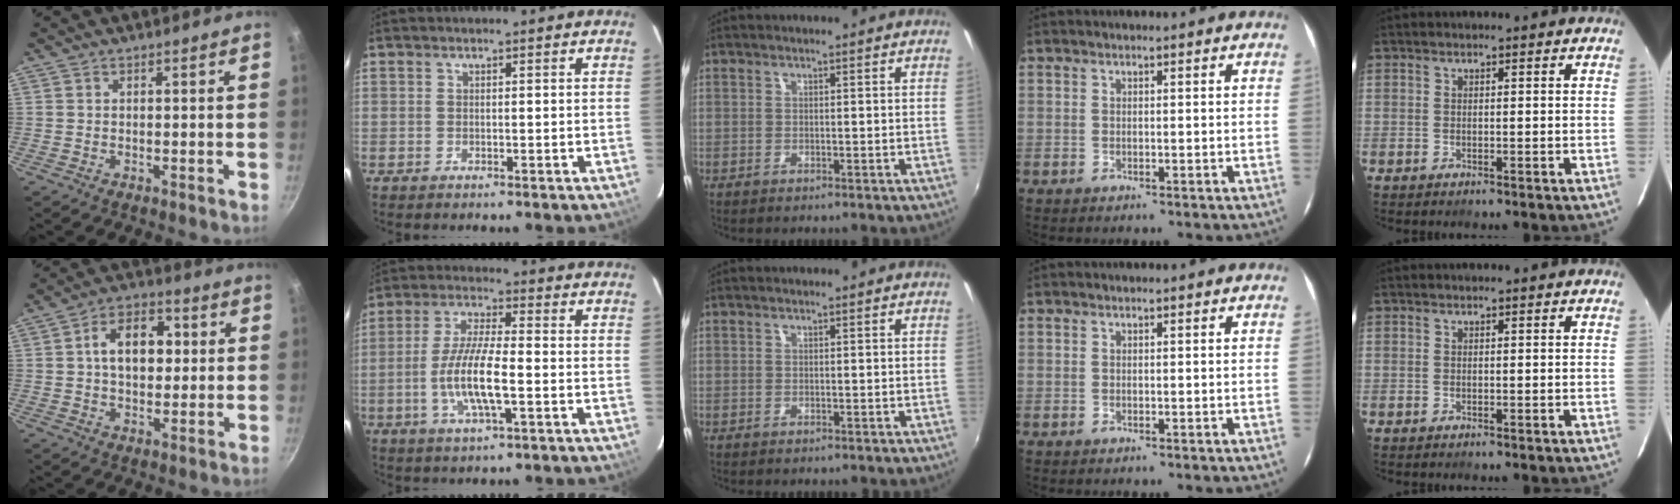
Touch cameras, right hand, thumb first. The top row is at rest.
{"thumb": {"total": 11.0, "force": [1.5, 7.4, 8.0], "torque": [-0.091, 0.016, 0.013]}, "index": {"total": 10.5, "force": [-2.8, 2.1, 10.0], "torque": [-0.200, -0.003, -0.056]}}